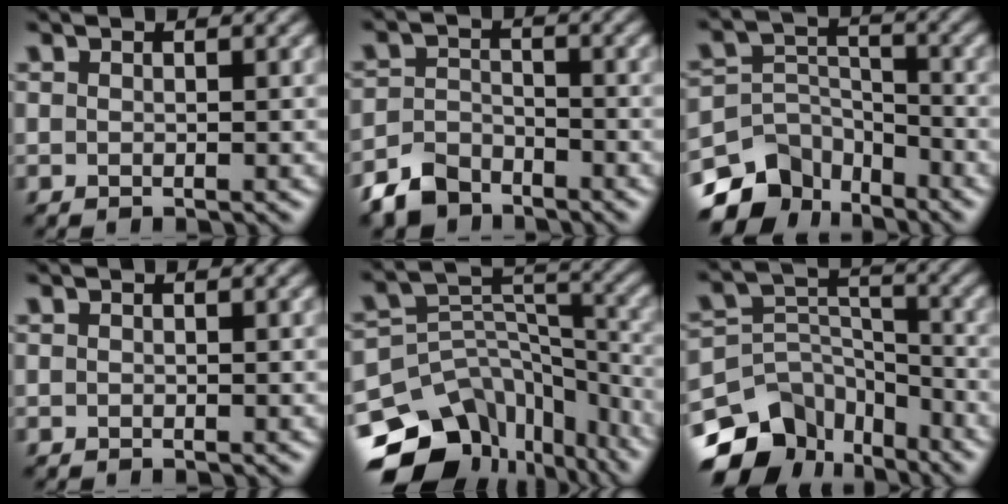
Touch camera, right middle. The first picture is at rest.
{"total": 4.2, "force": [-3.5, 2.1, 1.1], "torque": [-0.020, -0.001, -0.071]}
{"total": 8.5, "force": [-6.4, 4.7, 2.8], "torque": [-0.037, -0.005, -0.117]}
{"total": 0.0}
{"total": 15.2, "force": [-10.0, 10.0, 5.8], "torque": [-0.134, -0.004, -0.123]}
{"total": 11.2, "force": [-8.0, 6.9, 3.8], "torque": [-0.062, 0.010, -0.132]}